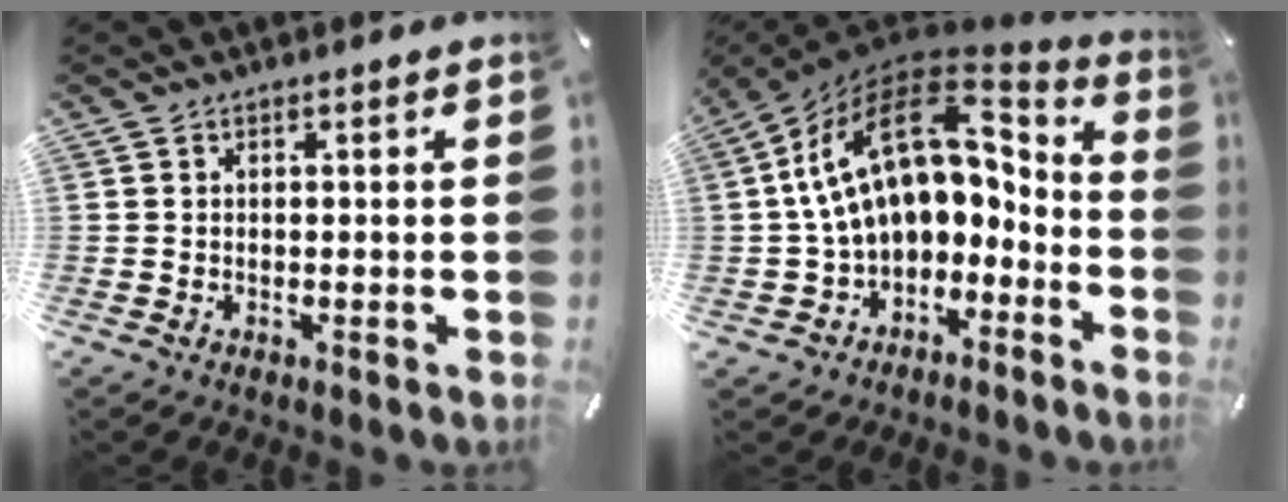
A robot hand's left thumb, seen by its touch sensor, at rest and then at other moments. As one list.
[{"total": 18.6, "force": [3.7, 12.1, 13.6], "torque": [-0.243, -0.017, 0.069]}]